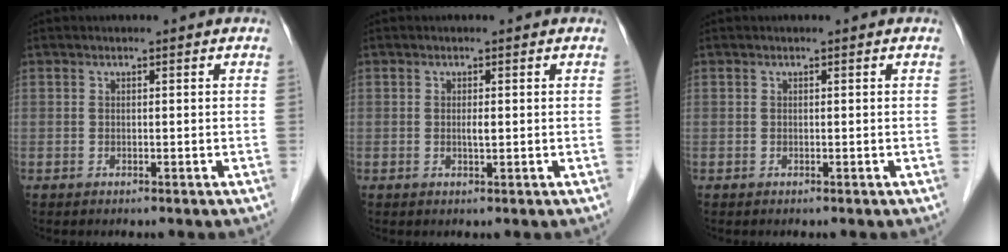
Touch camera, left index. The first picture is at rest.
{"total": 1.2, "force": [-1.0, 0.1, 0.6], "torque": [-0.013, -0.009, -0.015]}
{"total": 0.0}